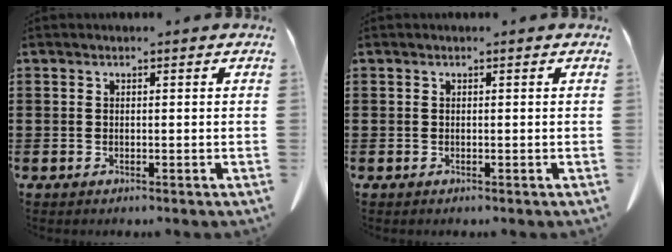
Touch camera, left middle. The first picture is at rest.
{"total": 0.0}